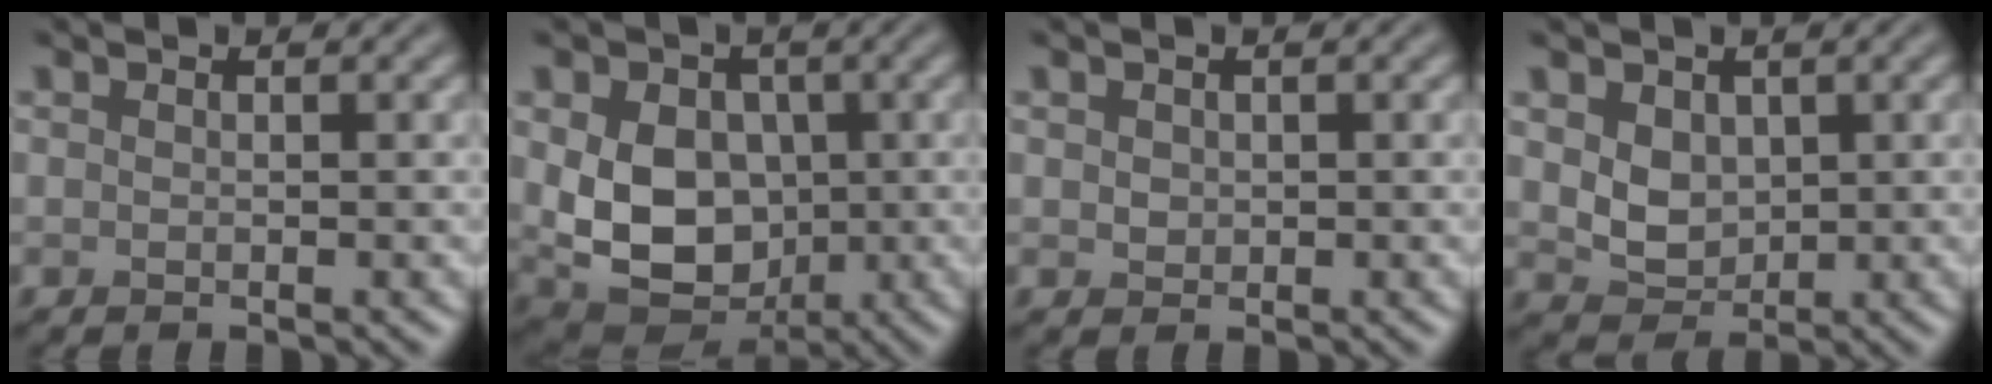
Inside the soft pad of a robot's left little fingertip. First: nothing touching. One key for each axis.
{"total": 8.2, "fx": 0.1, "fy": 6.1, "fz": 5.5, "tx": -0.100, "ty": -0.015, "tz": 0.000}
{"total": 0.9, "fx": 0.3, "fy": 0.8, "fz": 0.3, "tx": -0.005, "ty": -0.002, "tz": 0.006}
{"total": 3.0, "fx": 0.8, "fy": 2.4, "fz": 1.7, "tx": -0.037, "ty": -0.007, "tz": 0.018}